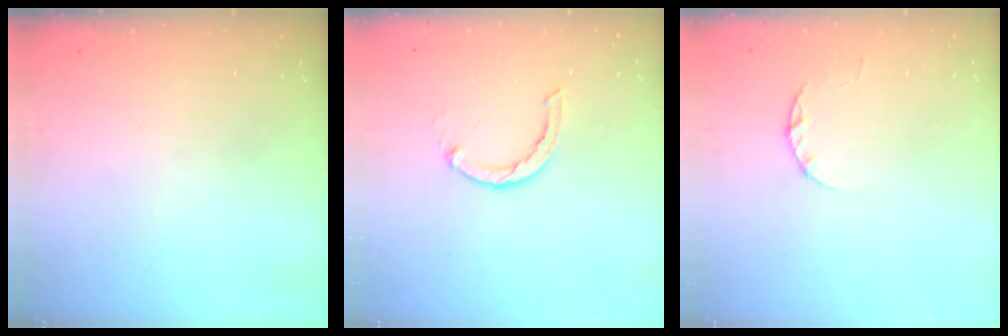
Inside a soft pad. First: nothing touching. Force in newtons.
{"total": 3.1, "press": 3.0, "slide": 0.5}
{"total": 2.4, "press": 2.3, "slide": 0.4}